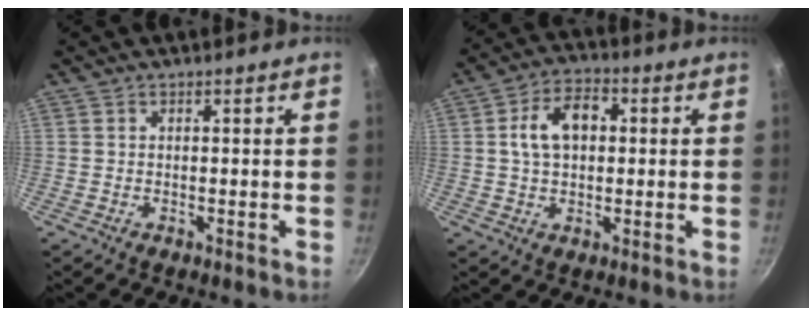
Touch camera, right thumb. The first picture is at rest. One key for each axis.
{"total": 9.4, "fx": 1.3, "fy": 6.3, "fz": 6.9, "tx": -0.097, "ty": 0.019, "tz": 0.014}